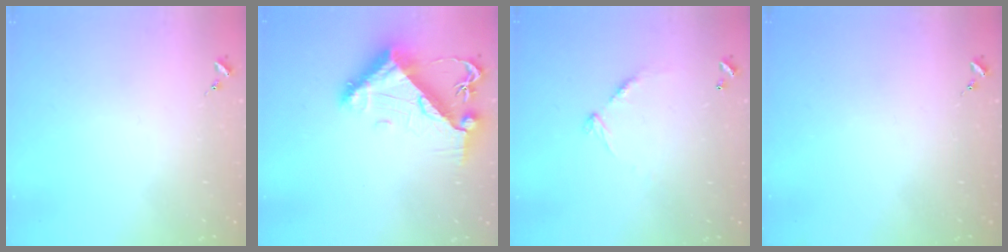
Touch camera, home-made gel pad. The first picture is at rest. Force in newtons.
{"total": 10.5, "press": 10.4, "slide": 1.3}
{"total": 8.8, "press": 8.8, "slide": 0.7}
{"total": 0.0}